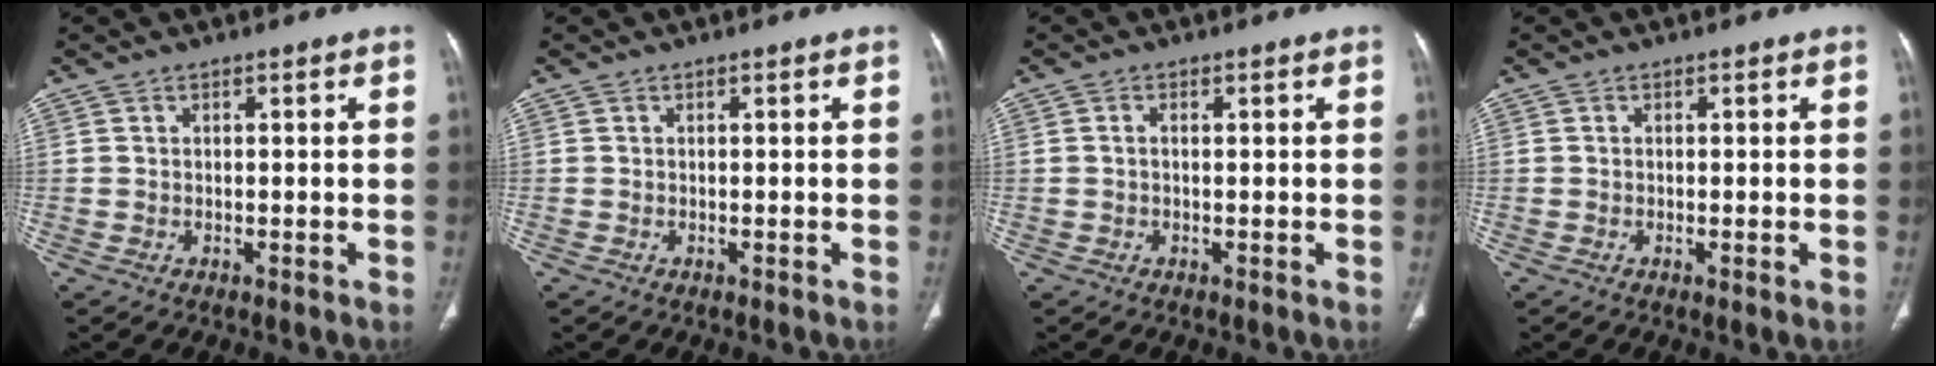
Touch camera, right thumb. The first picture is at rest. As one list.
[{"total": 0.0}, {"total": 0.6, "force": [0.1, 0.2, 0.6], "torque": [-0.016, 0.002, 0.001]}, {"total": 0.8, "force": [-0.1, -0.1, 0.8], "torque": [-0.022, -0.006, -0.001]}]